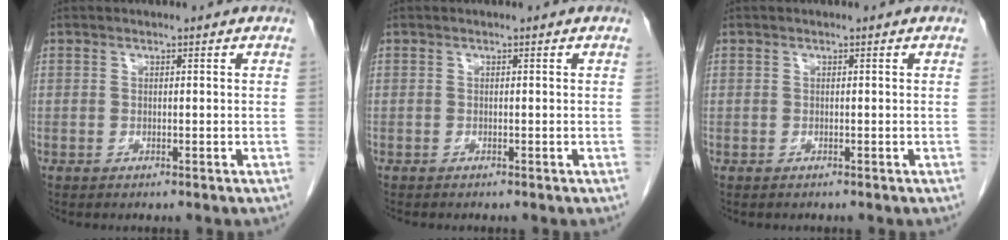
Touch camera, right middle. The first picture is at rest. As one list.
[{"total": 0.7, "force": [-0.7, 0.0, 0.3], "torque": [-0.011, -0.004, -0.010]}, {"total": 0.0}]